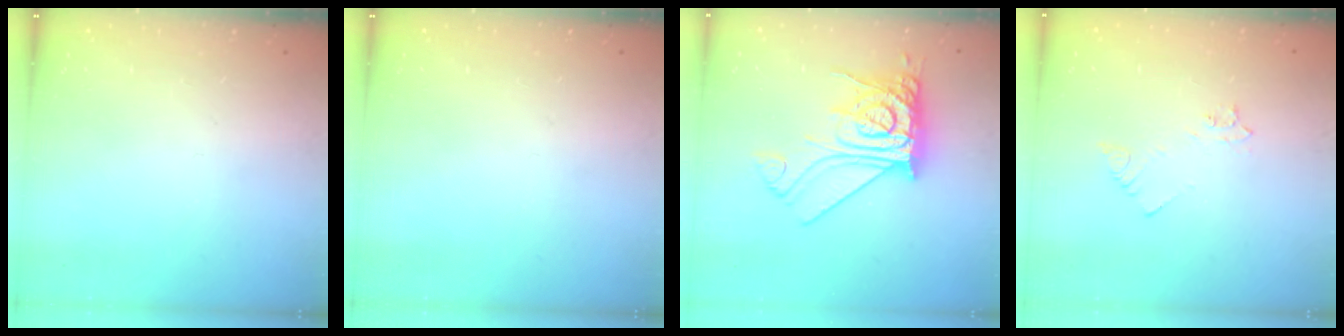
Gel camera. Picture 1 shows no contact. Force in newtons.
{"total": 0.0}
{"total": 15.8, "press": 15.7, "slide": 1.4}
{"total": 3.3, "press": 3.2, "slide": 0.5}